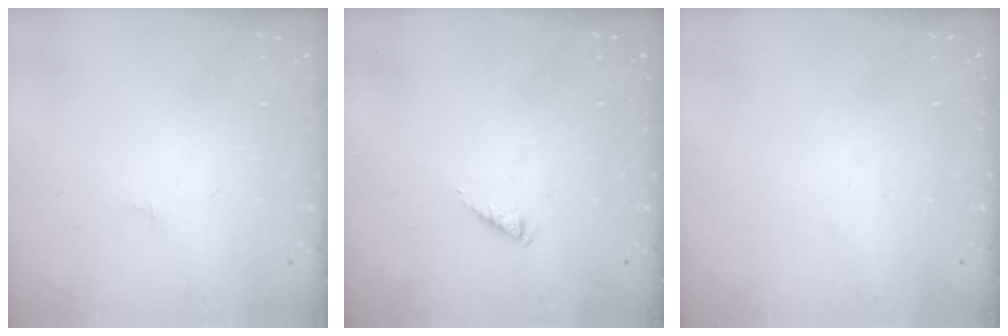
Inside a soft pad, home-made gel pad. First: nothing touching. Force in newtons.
{"total": 2.3, "press": 2.3, "slide": 0.4}
{"total": 0.0}